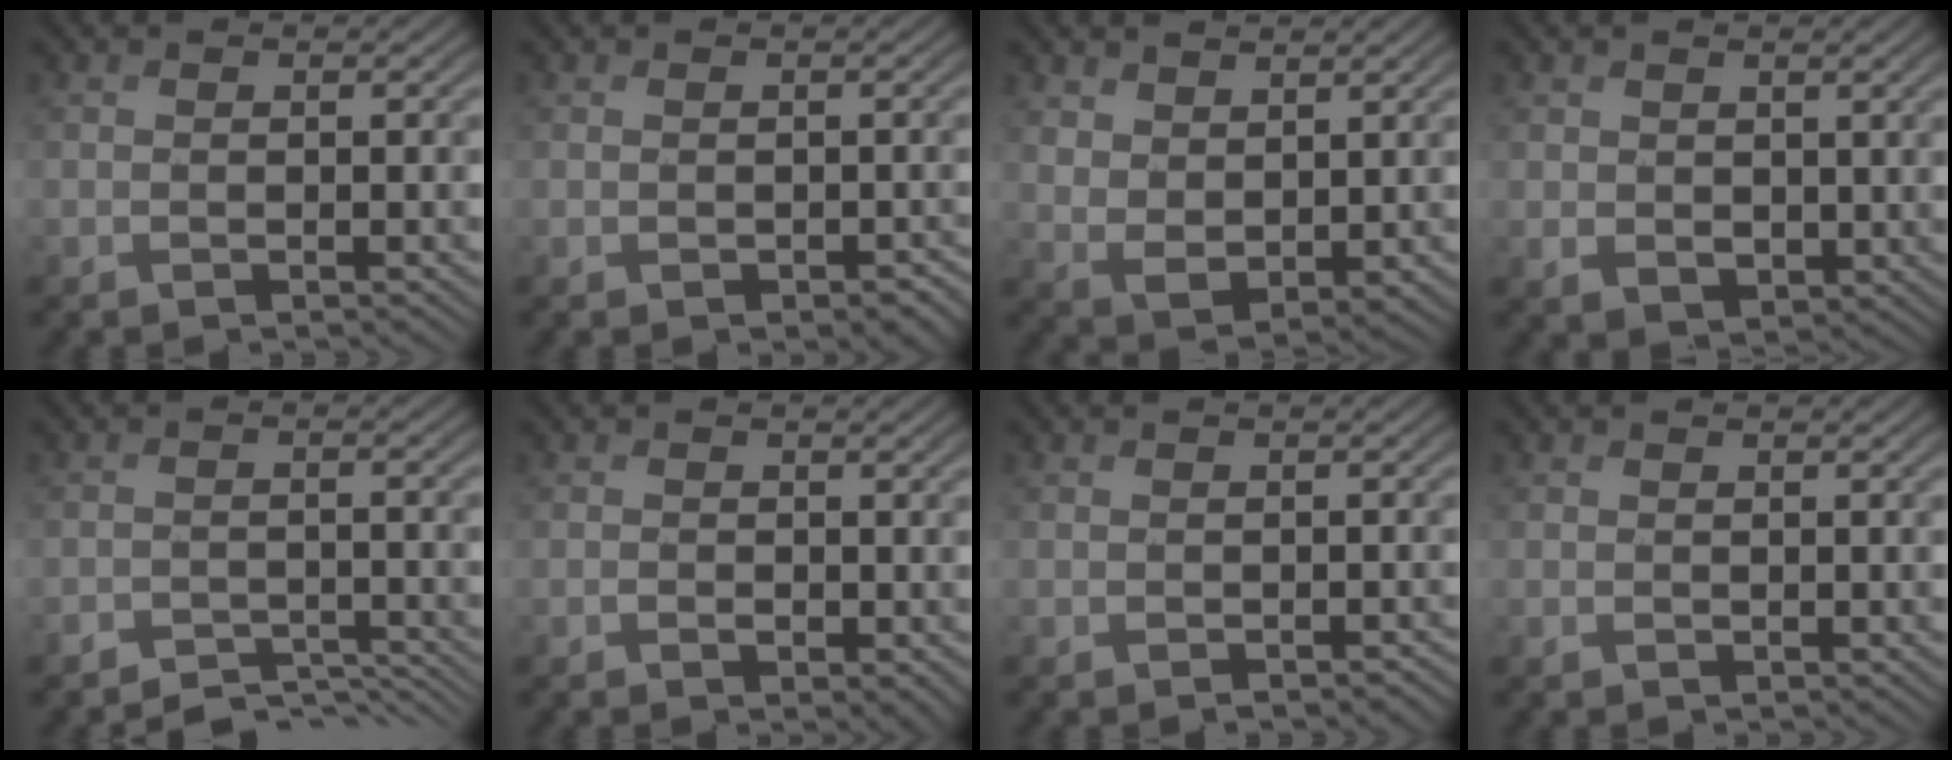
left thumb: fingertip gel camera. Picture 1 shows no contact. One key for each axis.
{"total": 1.3, "fx": -0.5, "fy": 0.9, "fz": 0.8, "tx": -0.015, "ty": -0.012, "tz": -0.005}
{"total": 5.1, "fx": 3.1, "fy": 2.9, "fz": 2.7, "tx": -0.069, "ty": -0.011, "tz": 0.070}
{"total": 2.8, "fx": 1.0, "fy": 2.2, "fz": 1.4, "tx": -0.045, "ty": -0.010, "tz": 0.022}
{"total": 4.0, "fx": -3.8, "fy": 0.8, "fz": 1.0, "tx": -0.019, "ty": -0.005, "tz": -0.060}
{"total": 1.4, "fx": -0.3, "fy": 1.0, "fz": 1.0, "tx": -0.020, "ty": -0.007, "tz": -0.004}
{"total": 0.8, "fx": -0.5, "fy": 0.4, "fz": 0.4, "tx": -0.007, "ty": -0.005, "tz": -0.007}
{"total": 0.5, "fx": 0.3, "fy": 0.4, "fz": 0.2, "tx": -0.006, "ty": -0.002, "tz": 0.007}